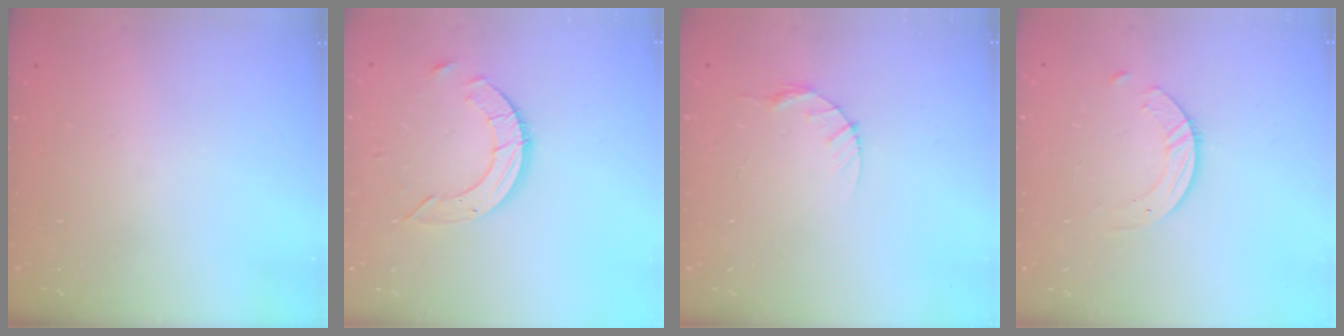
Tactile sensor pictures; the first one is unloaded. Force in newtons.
{"total": 9.0, "press": 9.0, "slide": 0.7}
{"total": 3.9, "press": 3.8, "slide": 0.5}
{"total": 3.8, "press": 3.8, "slide": 0.4}